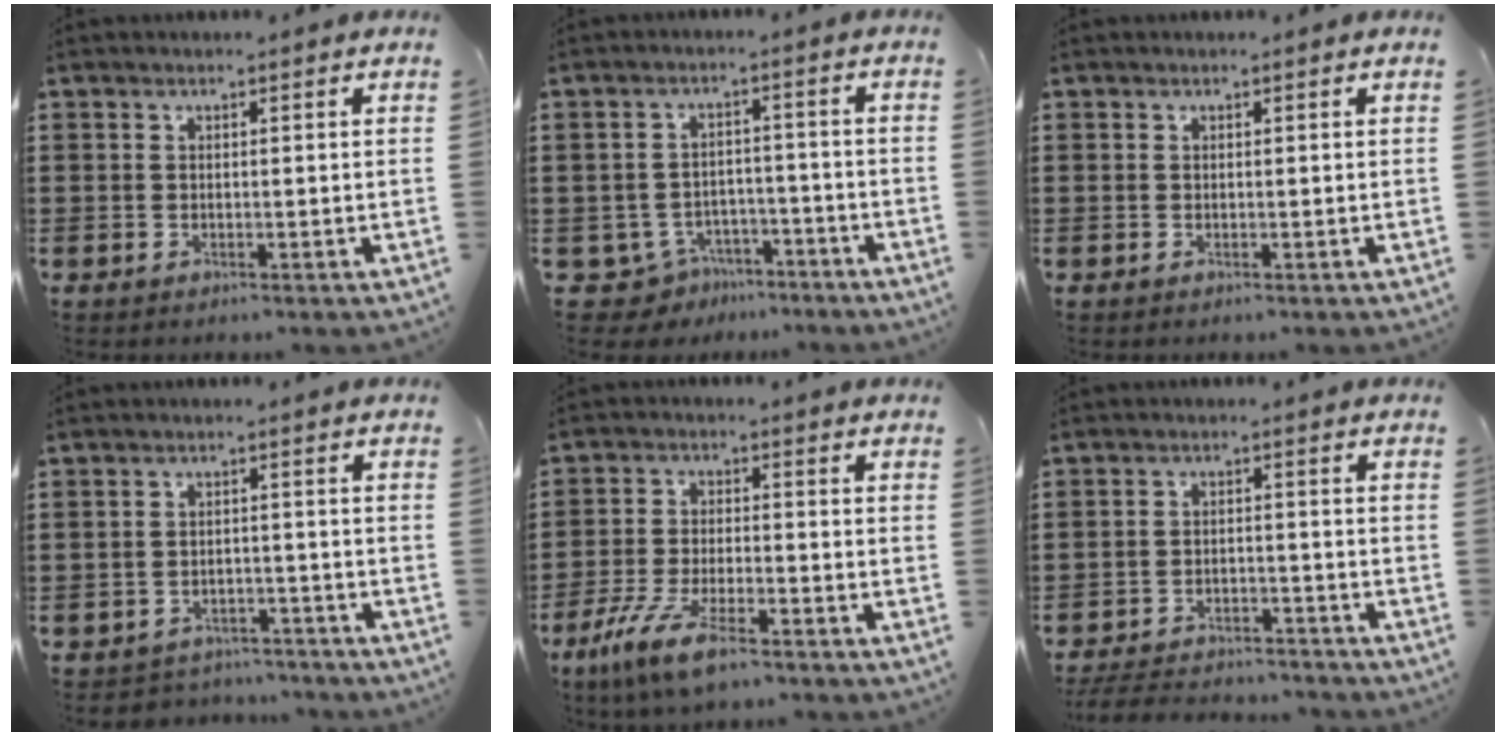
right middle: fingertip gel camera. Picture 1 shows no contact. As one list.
[{"total": 4.7, "force": [-4.1, 2.1, 0.8], "torque": [-0.043, 0.003, -0.089]}, {"total": 0.0}, {"total": 2.9, "force": [-2.8, 0.6, -0.3], "torque": [-0.003, 0.003, -0.063]}, {"total": 7.6, "force": [-5.3, 1.5, 5.2], "torque": [-0.123, -0.009, -0.104]}, {"total": 4.6, "force": [-4.6, 0.7, 0.6], "torque": [-0.022, 0.004, -0.097]}]